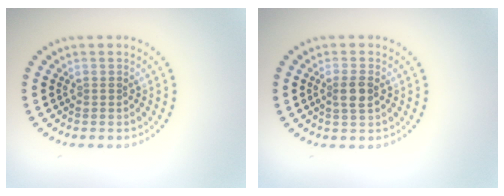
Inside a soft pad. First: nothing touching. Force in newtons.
{"total": 1.9, "press": 1.7, "slide": 0.7}